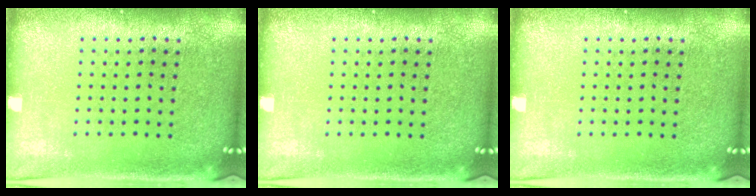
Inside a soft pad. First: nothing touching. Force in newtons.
{"total": 0.0}
{"total": 0.0}